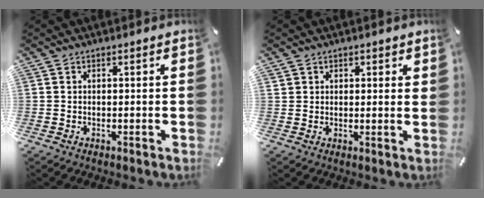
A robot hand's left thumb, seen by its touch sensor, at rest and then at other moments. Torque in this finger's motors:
{"motor_torque": [0.40, -0.50, 0.05, 0.39, -0.05]}